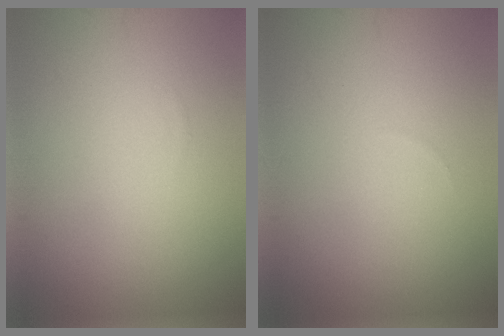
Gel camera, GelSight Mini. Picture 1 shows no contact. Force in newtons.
{"total": 0.0}